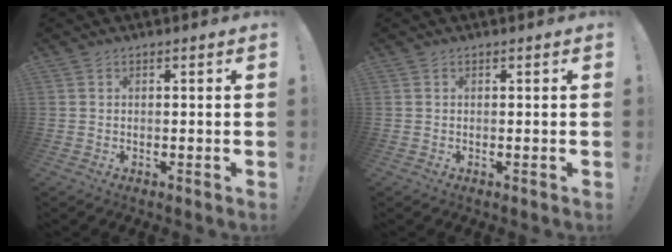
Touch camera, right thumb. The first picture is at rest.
{"total": 0.0}